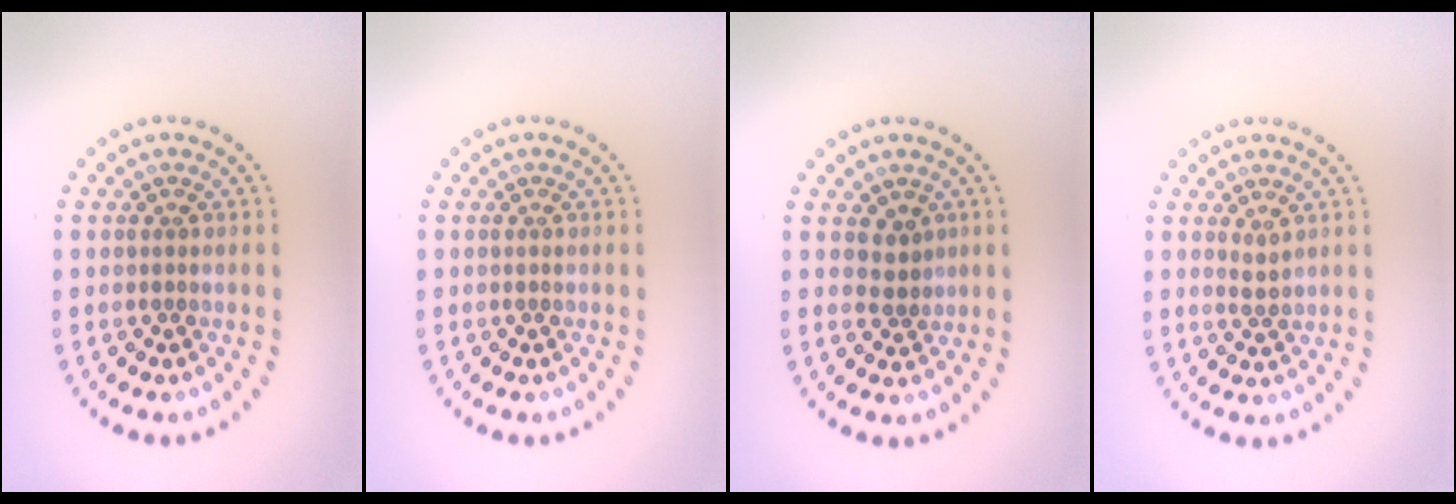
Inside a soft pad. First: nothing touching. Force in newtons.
{"total": 0.0}
{"total": 1.6, "press": 1.3, "slide": 0.9}
{"total": 0.9, "press": 0.9, "slide": 0.3}